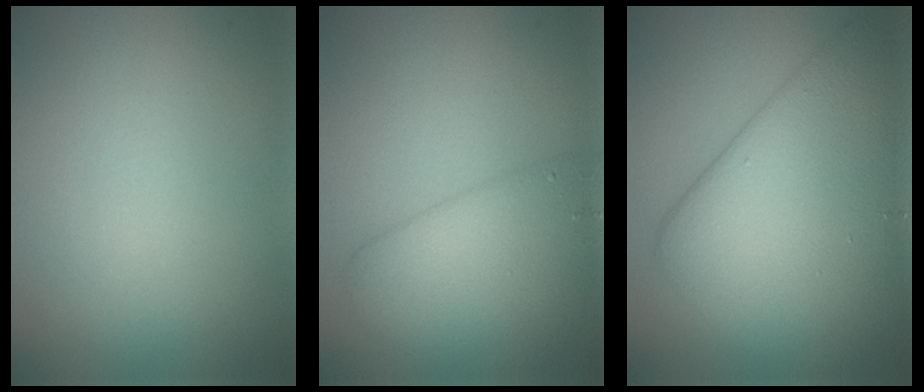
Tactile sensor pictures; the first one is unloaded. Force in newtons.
{"total": 5.0, "press": 5.0, "slide": 0.1}
{"total": 11.6, "press": 11.6, "slide": 0.3}